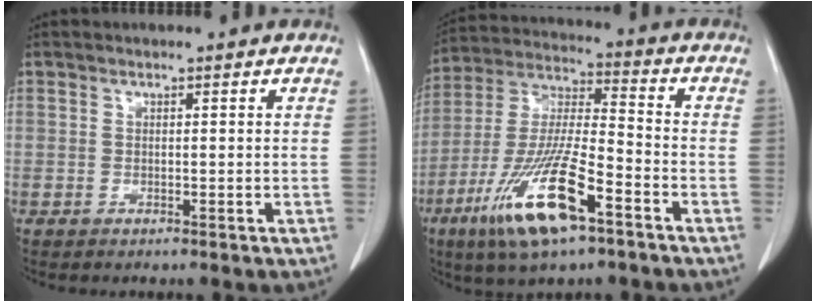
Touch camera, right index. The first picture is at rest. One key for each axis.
{"total": 16.5, "fx": -8.5, "fy": 2.9, "fz": 13.8, "tx": -0.288, "ty": -0.026, "tz": -0.153}